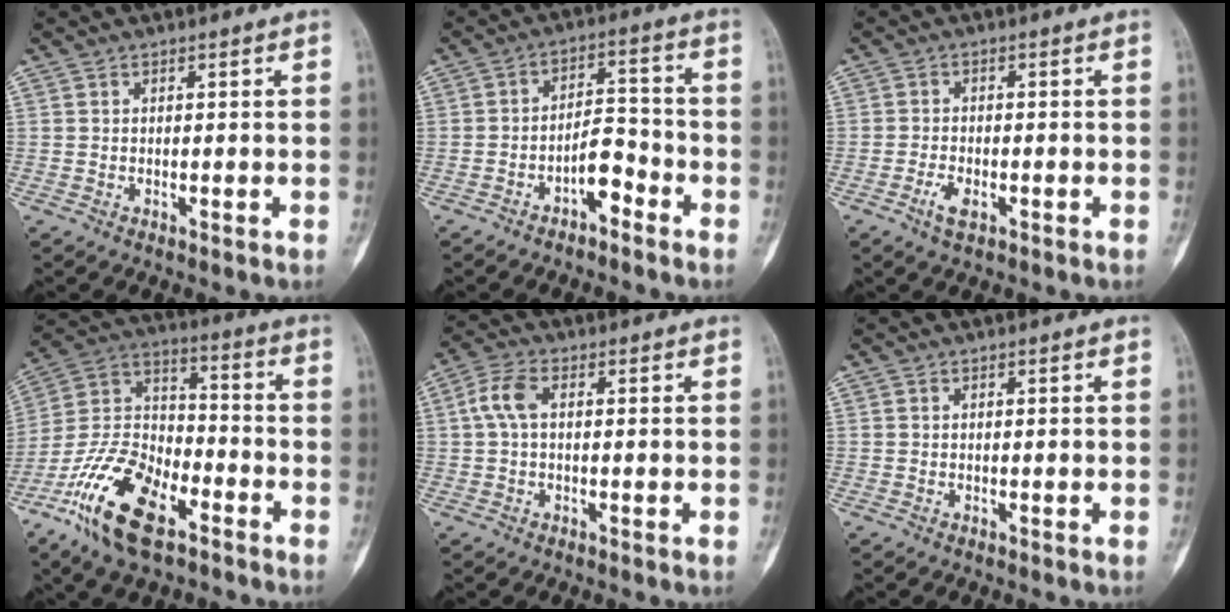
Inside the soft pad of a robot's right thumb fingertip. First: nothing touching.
{"total": 6.1, "force": [-3.5, 2.9, 4.1], "torque": [-0.049, 0.041, -0.061]}
{"total": 3.1, "force": [-1.6, 1.5, 2.2], "torque": [-0.045, 0.005, -0.030]}
{"total": 18.5, "force": [-10.5, 8.6, 12.5], "torque": [-0.233, 0.057, -0.202]}
{"total": 5.0, "force": [0.6, 2.7, 4.1], "torque": [-0.095, 0.015, 0.008]}
{"total": 0.0}